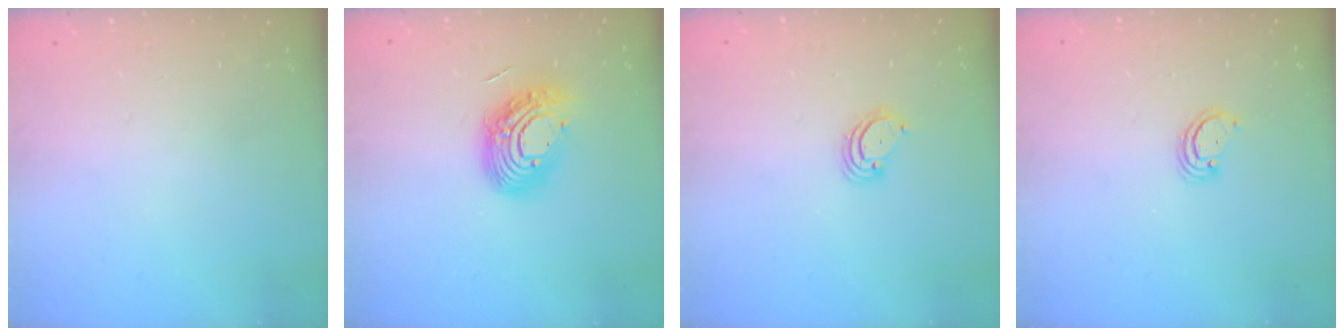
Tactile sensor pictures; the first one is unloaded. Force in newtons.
{"total": 14.8, "press": 14.7, "slide": 1.0}
{"total": 3.5, "press": 3.5, "slide": 0.3}
{"total": 2.6, "press": 2.6, "slide": 0.2}